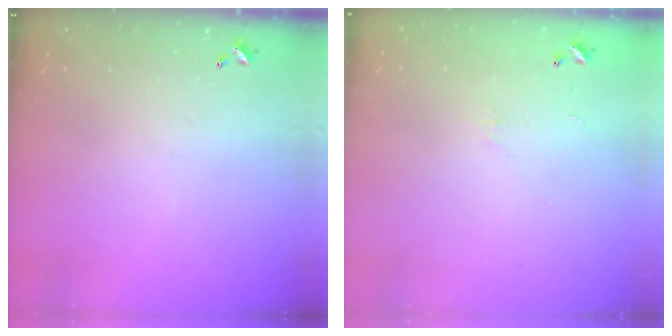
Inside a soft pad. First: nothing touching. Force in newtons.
{"total": 5.6, "press": 5.6, "slide": 0.8}